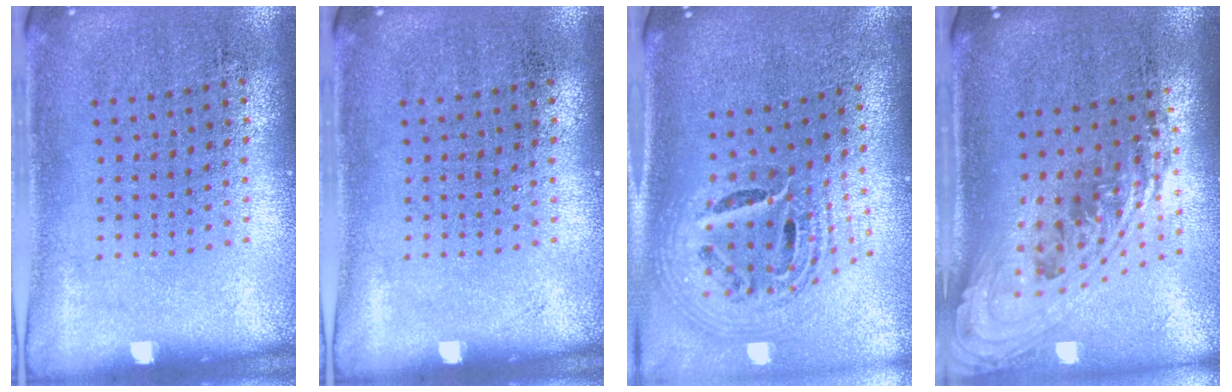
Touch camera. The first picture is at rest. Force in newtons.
{"total": 0.0}
{"total": 2.1, "press": 1.7, "slide": 1.4}
{"total": 2.4, "press": 1.7, "slide": 1.7}